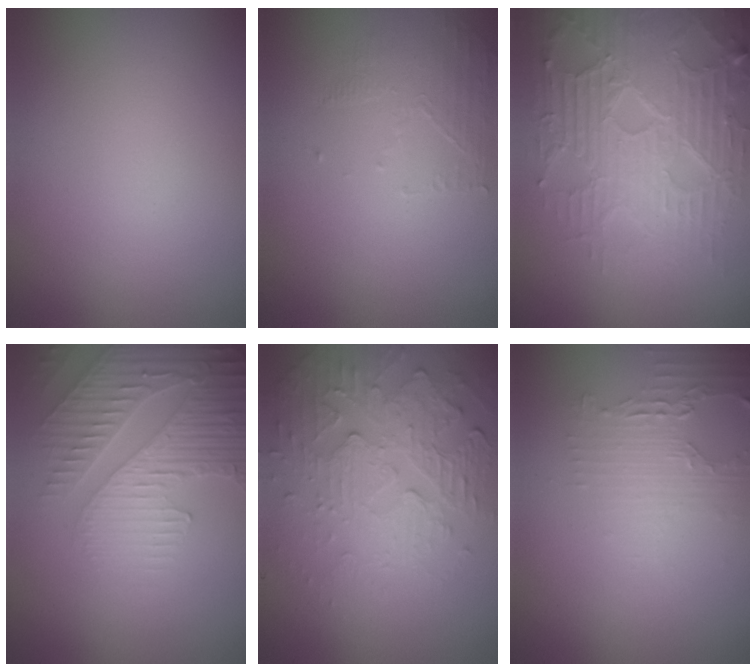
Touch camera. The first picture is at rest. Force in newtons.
{"total": 1.6, "press": 0.7, "slide": 1.4}
{"total": 7.4, "press": 5.9, "slide": 4.4}
{"total": 4.6, "press": 4.1, "slide": 2.0}
{"total": 4.9, "press": 3.3, "slide": 3.6}
{"total": 2.1, "press": 2.0, "slide": 0.4}